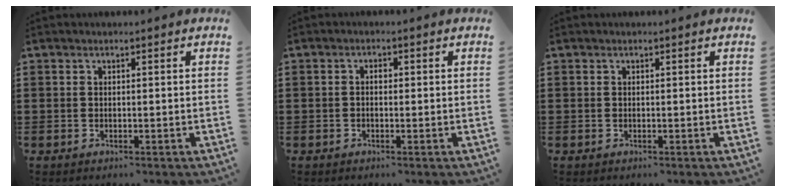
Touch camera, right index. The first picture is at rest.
{"total": 1.0, "force": [-0.1, 0.6, 0.8], "torque": [-0.016, 0.002, -0.003]}
{"total": 0.0}